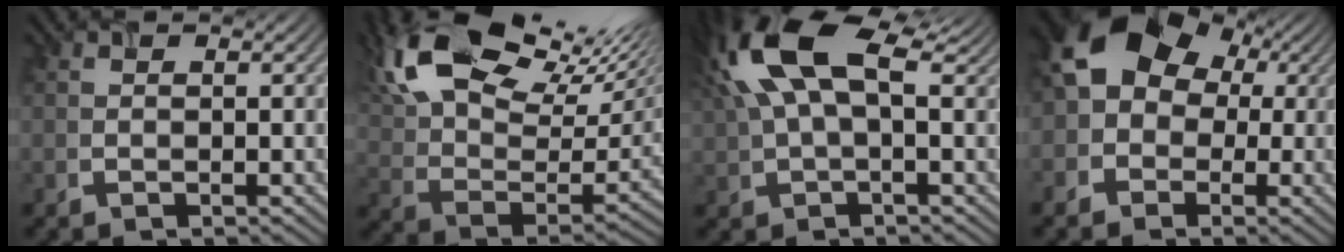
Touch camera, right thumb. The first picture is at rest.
{"total": 21.2, "force": [12.8, 9.4, 14.0], "torque": [-0.295, 0.060, 0.202]}
{"total": 13.8, "force": [4.6, 6.2, 11.4], "torque": [-0.262, 0.021, 0.088]}
{"total": 11.8, "force": [1.2, 9.8, 6.5], "torque": [-0.117, 0.033, -0.005]}